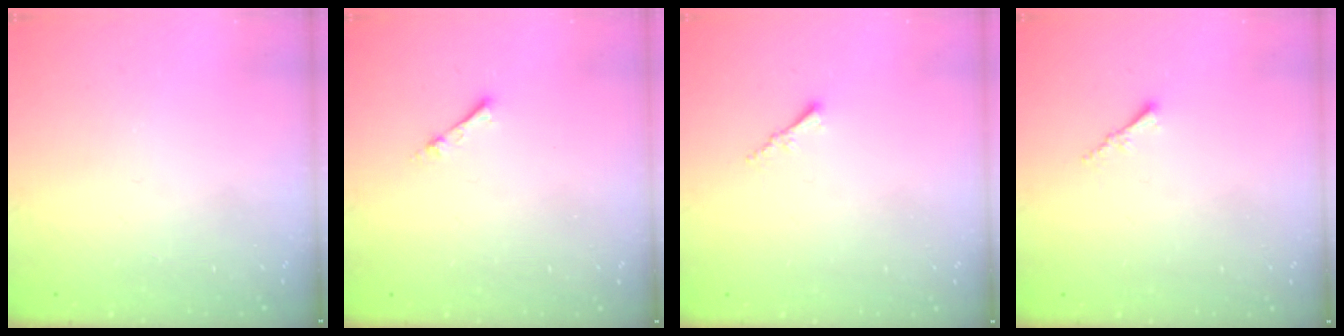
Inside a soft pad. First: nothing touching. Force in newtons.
{"total": 1.9, "press": 1.9, "slide": 0.3}
{"total": 1.5, "press": 1.5, "slide": 0.4}
{"total": 1.5, "press": 1.5, "slide": 0.4}